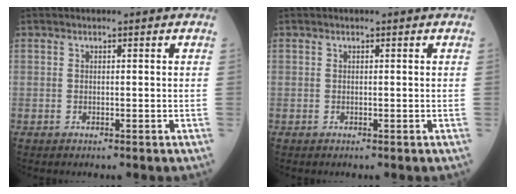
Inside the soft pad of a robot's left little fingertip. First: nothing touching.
{"total": 0.0}